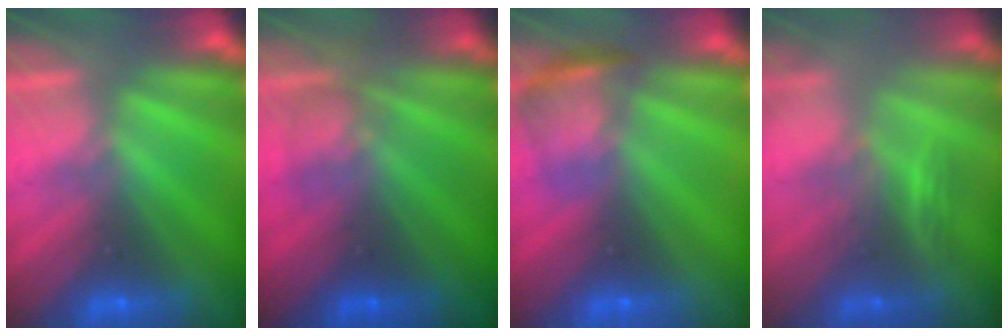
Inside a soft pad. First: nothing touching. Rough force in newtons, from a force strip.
{"total": 2.7}
{"total": 7.0}
{"total": 3.4}